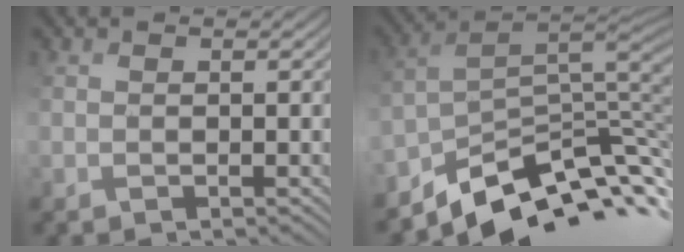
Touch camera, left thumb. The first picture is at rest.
{"total": 9.7, "force": [-7.2, 3.3, 5.6], "torque": [-0.114, 0.009, -0.118]}